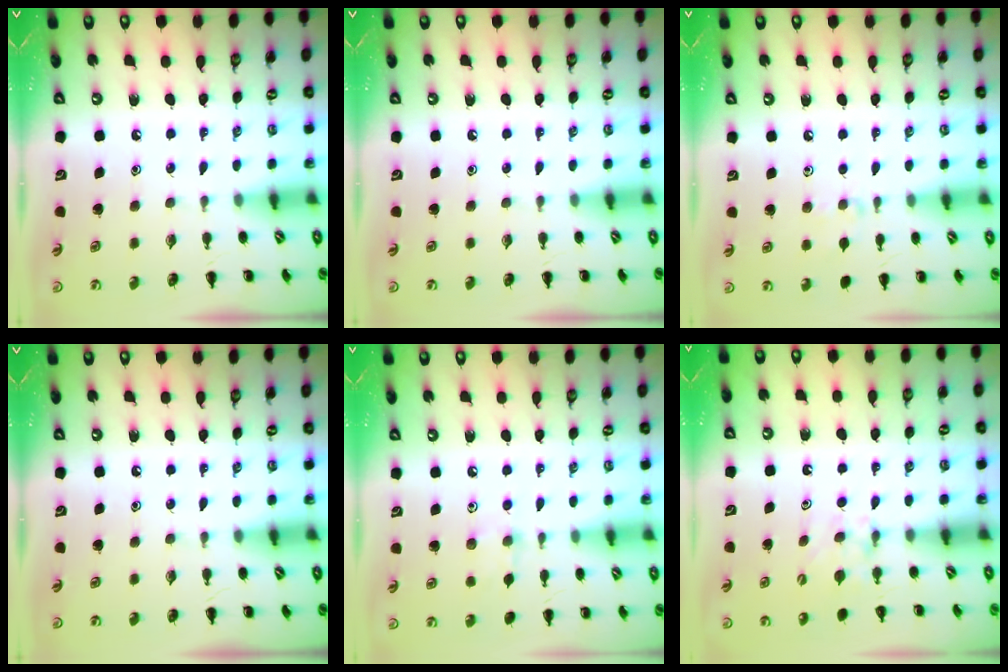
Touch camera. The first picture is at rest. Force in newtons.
{"total": 0.0}
{"total": 6.0, "press": 5.7, "slide": 2.0}
{"total": 0.0}
{"total": 5.5, "press": 5.3, "slide": 1.6}
{"total": 5.2, "press": 4.9, "slide": 1.4}